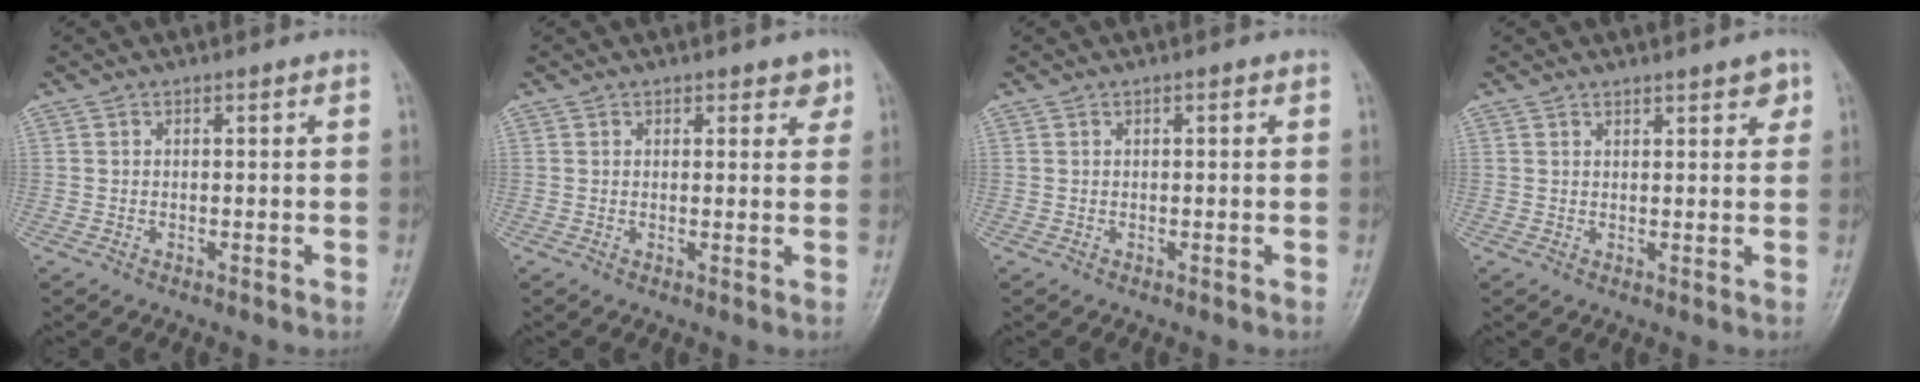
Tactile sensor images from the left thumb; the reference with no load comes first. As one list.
[{"total": 2.9, "force": [1.8, 1.7, 1.6], "torque": [0.005, -0.008, 0.020]}, {"total": 0.8, "force": [0.3, 0.4, 0.7], "torque": [-0.007, 0.002, 0.001]}, {"total": 3.3, "force": [2.2, 1.3, 2.2], "torque": [-0.013, -0.009, 0.026]}]